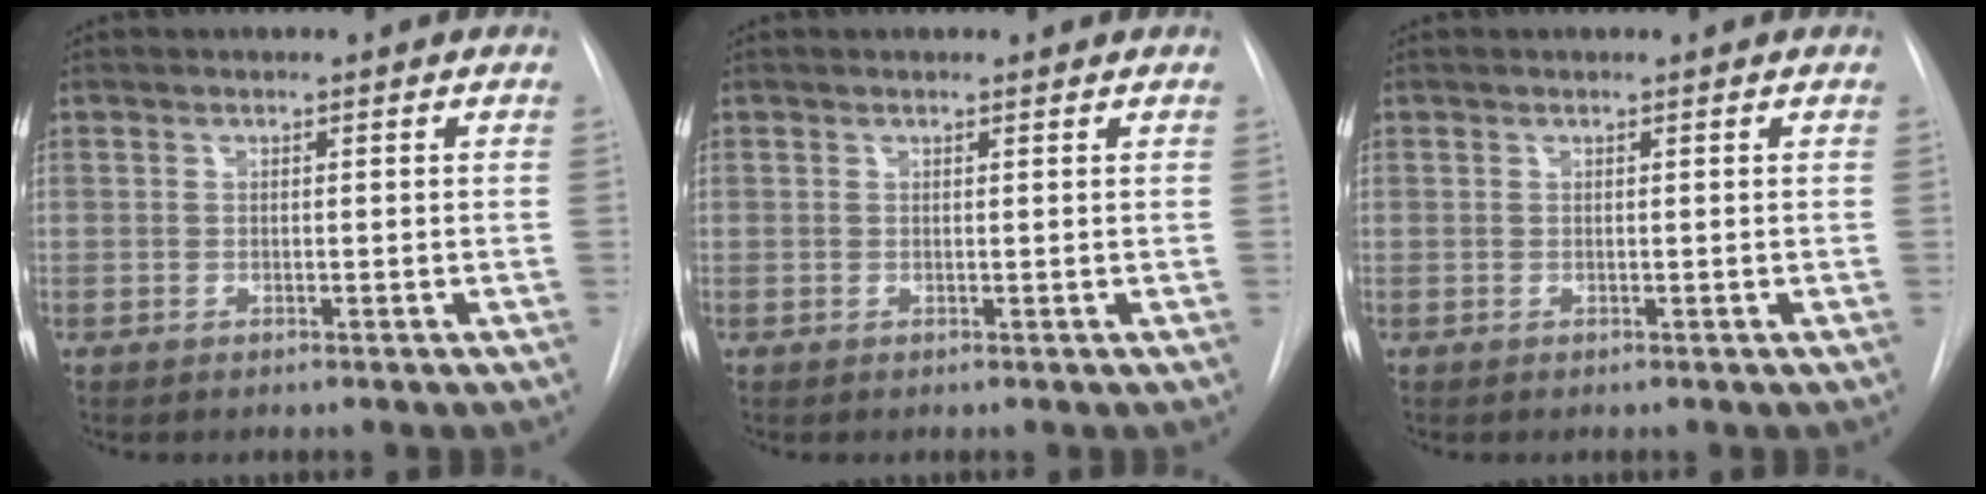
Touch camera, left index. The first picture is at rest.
{"total": 1.3, "force": [1.3, 0.1, 0.1], "torque": [-0.011, 0.004, 0.014]}
{"total": 0.6, "force": [0.6, 0.0, 0.1], "torque": [-0.007, 0.004, 0.009]}